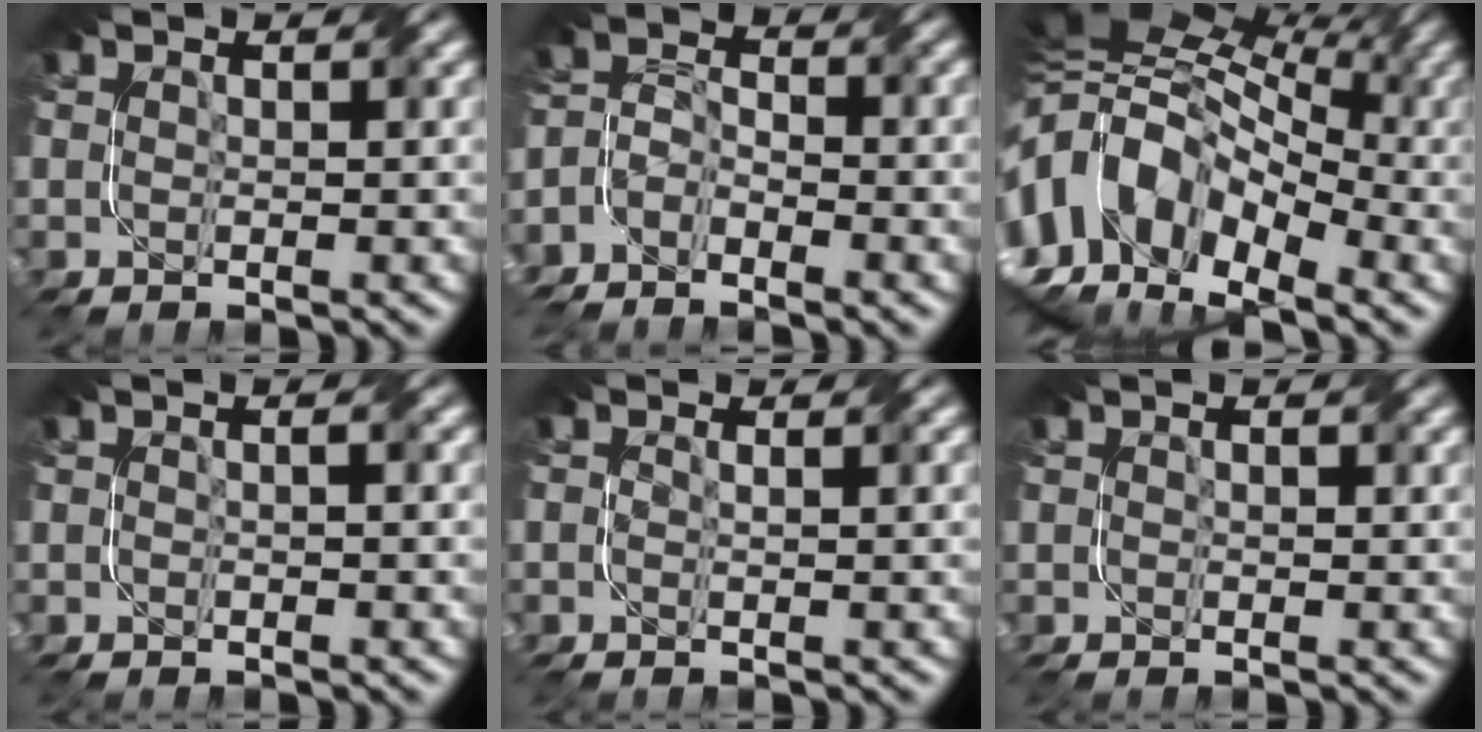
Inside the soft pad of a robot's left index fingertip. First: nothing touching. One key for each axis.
{"total": 3.9, "fx": -3.1, "fy": 1.8, "fz": 1.7, "tx": -0.035, "ty": 0.000, "tz": -0.067}
{"total": 15.4, "fx": -2.5, "fy": 10.4, "fz": 11.0, "tx": -0.220, "ty": 0.007, "tz": -0.045}
{"total": 1.0, "fx": -0.5, "fy": 0.2, "fz": 0.8, "tx": -0.013, "ty": -0.003, "tz": -0.011}
{"total": 1.6, "fx": 0.3, "fy": 0.7, "fz": 1.3, "tx": -0.013, "ty": 0.005, "tz": -0.013}
{"total": 0.9, "fx": -0.1, "fy": 0.5, "fz": 0.7, "tx": -0.012, "ty": -0.002, "tz": -0.003}